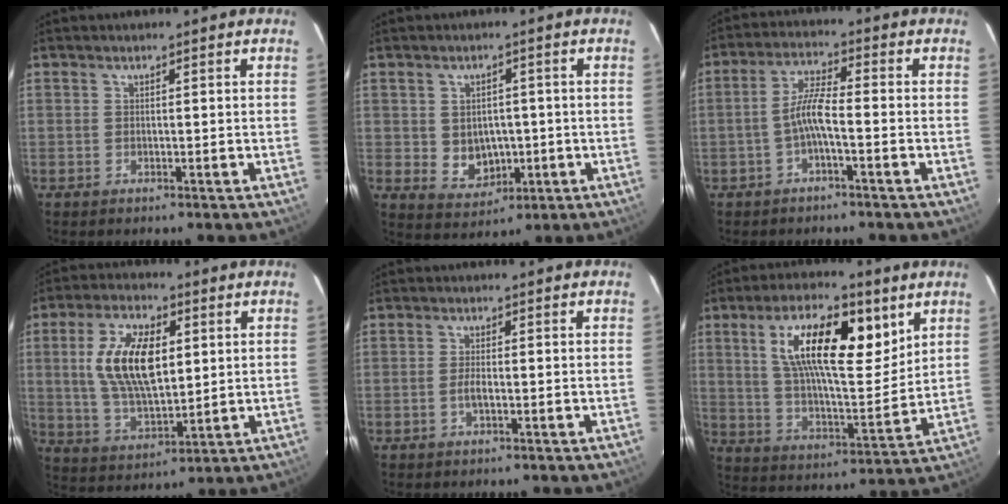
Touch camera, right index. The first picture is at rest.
{"total": 6.4, "force": [-0.6, 5.5, 3.2], "torque": [-0.062, -0.001, 0.011]}
{"total": 4.9, "force": [-1.9, 0.5, 4.4], "torque": [-0.096, 0.012, -0.037]}
{"total": 14.3, "force": [2.8, 6.9, 12.2], "torque": [-0.236, 0.006, 0.062]}
{"total": 1.8, "force": [-0.6, 0.5, 1.6], "torque": [-0.033, -0.002, -0.011]}
{"total": 16.9, "force": [5.8, 5.8, 14.8], "torque": [-0.261, 0.013, 0.098]}